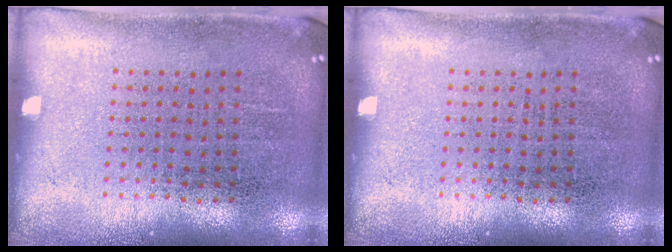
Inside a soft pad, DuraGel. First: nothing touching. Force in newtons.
{"total": 0.0}